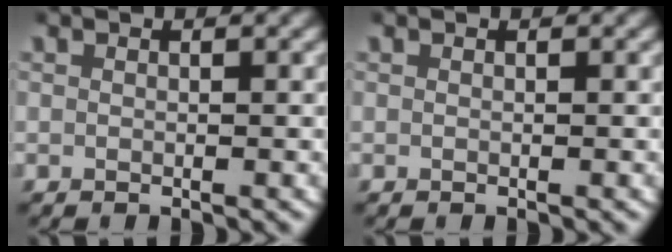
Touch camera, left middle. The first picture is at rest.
{"total": 0.0}